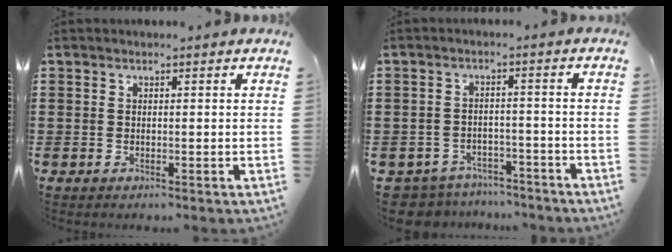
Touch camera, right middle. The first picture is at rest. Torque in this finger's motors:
{"motor_torque": [-0.09, 0.11, 0.02, -0.01]}